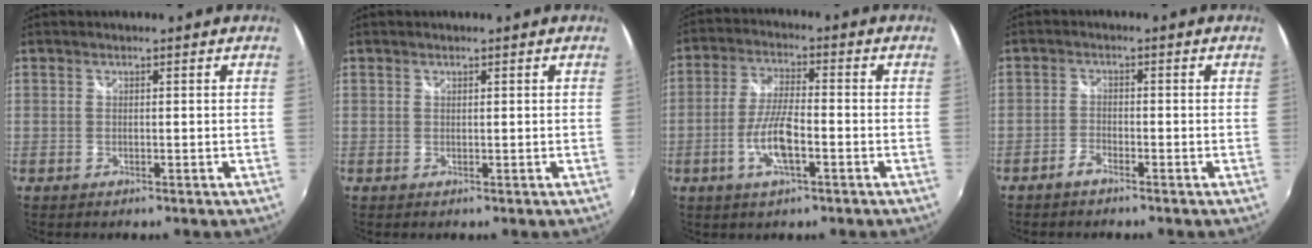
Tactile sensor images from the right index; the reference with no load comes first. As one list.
[{"total": 0.0}, {"total": 8.0, "force": [-3.0, 1.9, 7.2], "torque": [-0.148, -0.002, -0.057]}, {"total": 2.1, "force": [-1.8, 0.6, 0.8], "torque": [-0.026, 0.004, -0.037]}]